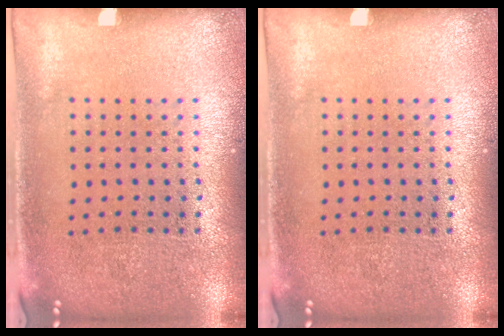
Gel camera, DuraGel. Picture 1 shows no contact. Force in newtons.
{"total": 0.0}